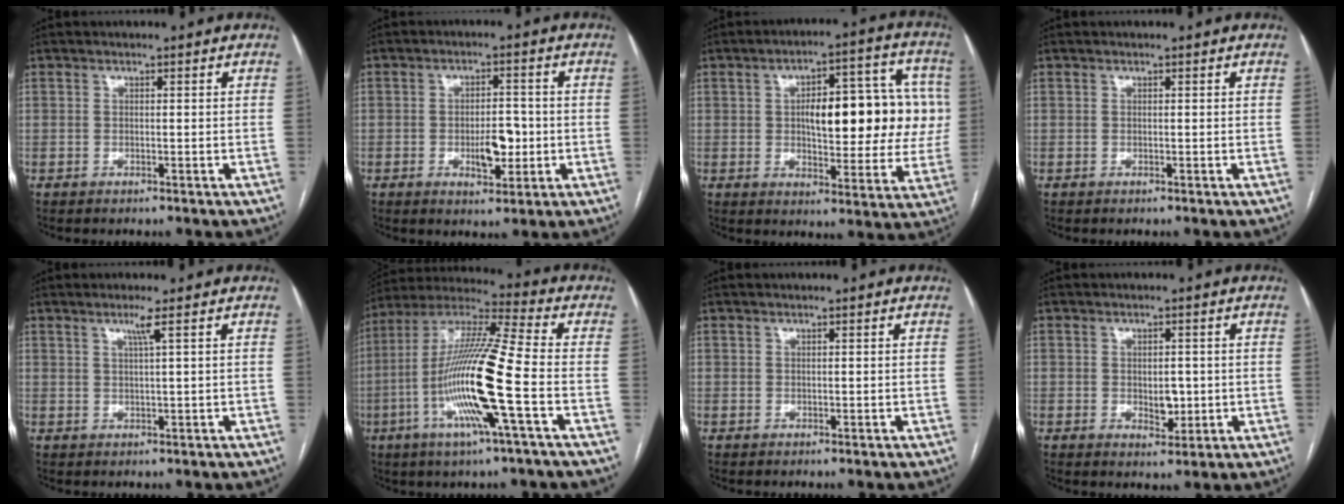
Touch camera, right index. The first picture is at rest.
{"total": 5.9, "force": [-1.3, 2.5, 5.2], "torque": [-0.081, 0.002, -0.014]}
{"total": 17.0, "force": [2.2, 6.8, 15.4], "torque": [-0.193, 0.039, 0.037]}
{"total": 0.0}
{"total": 2.0, "force": [1.2, -0.7, 1.5], "torque": [-0.031, -0.006, 0.024]}
{"total": 17.8, "force": [-4.8, 0.0, 17.1], "torque": [-0.343, -0.009, -0.101]}
{"total": 0.0}
{"total": 3.6, "force": [-0.3, 2.1, 2.9], "torque": [-0.040, -0.003, 0.003]}